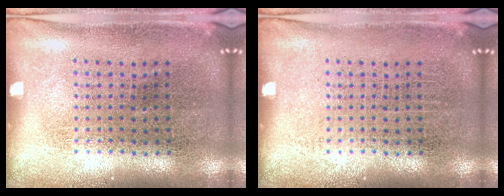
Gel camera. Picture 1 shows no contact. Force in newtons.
{"total": 0.0}